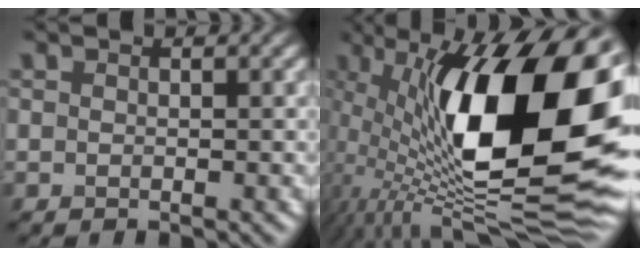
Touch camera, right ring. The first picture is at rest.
{"total": 19.1, "force": [2.1, 7.9, 17.3], "torque": [-0.286, 0.003, 0.028]}